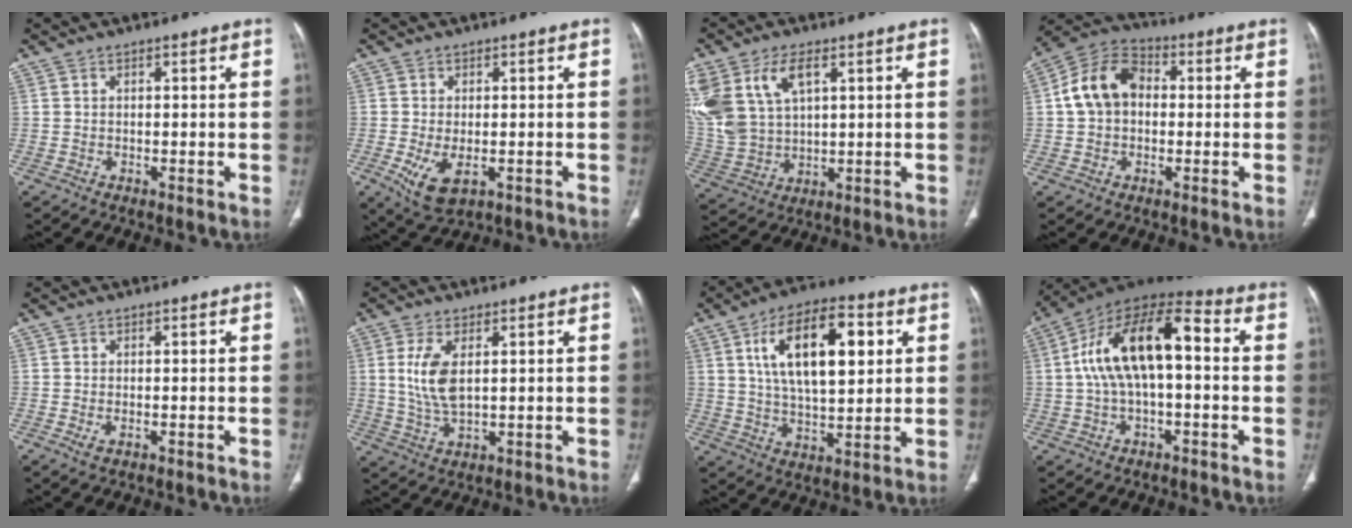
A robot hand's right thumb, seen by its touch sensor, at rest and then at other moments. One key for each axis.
{"total": 6.6, "fx": -2.0, "fy": 3.4, "fz": 5.3, "tx": -0.103, "ty": -0.013, "tz": -0.022}
{"total": 17.1, "fx": 6.7, "fy": 10.5, "fz": 11.8, "tx": -0.273, "ty": -0.008, "tz": 0.140}
{"total": 11.1, "fx": 0.8, "fy": 8.3, "fz": 7.4, "tx": -0.123, "ty": 0.029, "tz": 0.002}
{"total": 1.4, "fx": -0.5, "fy": 0.7, "fz": 1.1, "tx": -0.026, "ty": -0.005, "tz": -0.005}
{"total": 7.7, "fx": 1.6, "fy": 3.5, "fz": 6.6, "tx": -0.146, "ty": -0.011, "tz": 0.041}
{"total": 17.8, "fx": 5.4, "fy": 8.2, "fz": 14.9, "tx": -0.228, "ty": -0.004, "tz": 0.093}
{"total": 17.4, "fx": 1.3, "fy": 8.1, "fz": 15.3, "tx": -0.271, "ty": 0.050, "tz": 0.015}